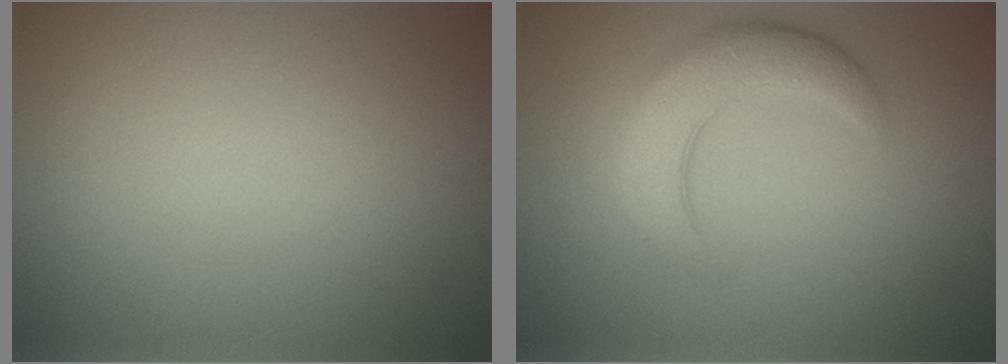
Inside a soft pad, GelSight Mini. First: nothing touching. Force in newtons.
{"total": 4.9, "press": 4.9, "slide": 0.2}